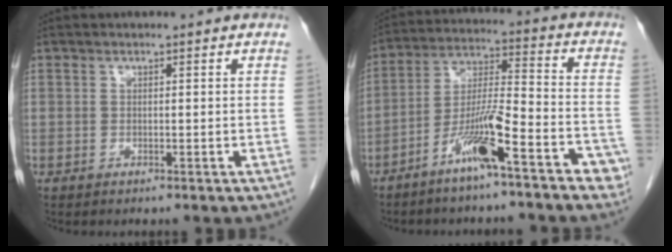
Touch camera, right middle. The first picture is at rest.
{"total": 12.3, "force": [-7.2, 1.7, 9.8], "torque": [-0.169, 0.009, -0.124]}